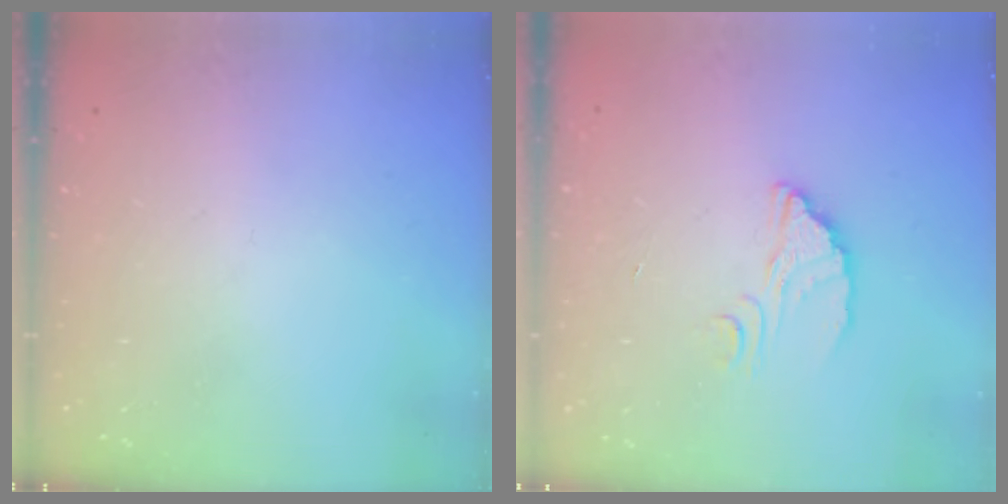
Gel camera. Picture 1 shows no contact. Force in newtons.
{"total": 2.9, "press": 2.9, "slide": 0.0}